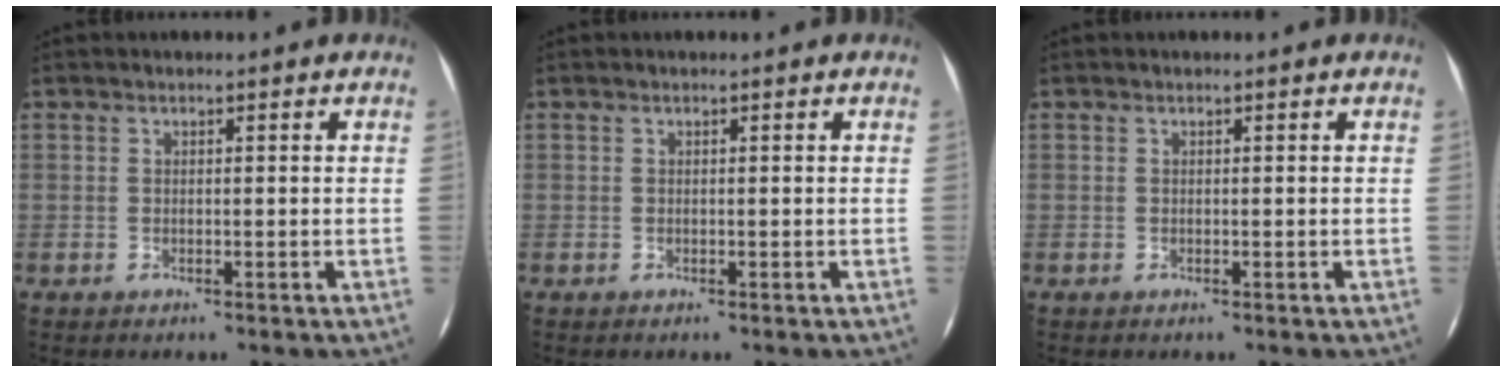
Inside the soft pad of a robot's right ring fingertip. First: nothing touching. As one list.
[{"total": 0.0}, {"total": 0.0}]